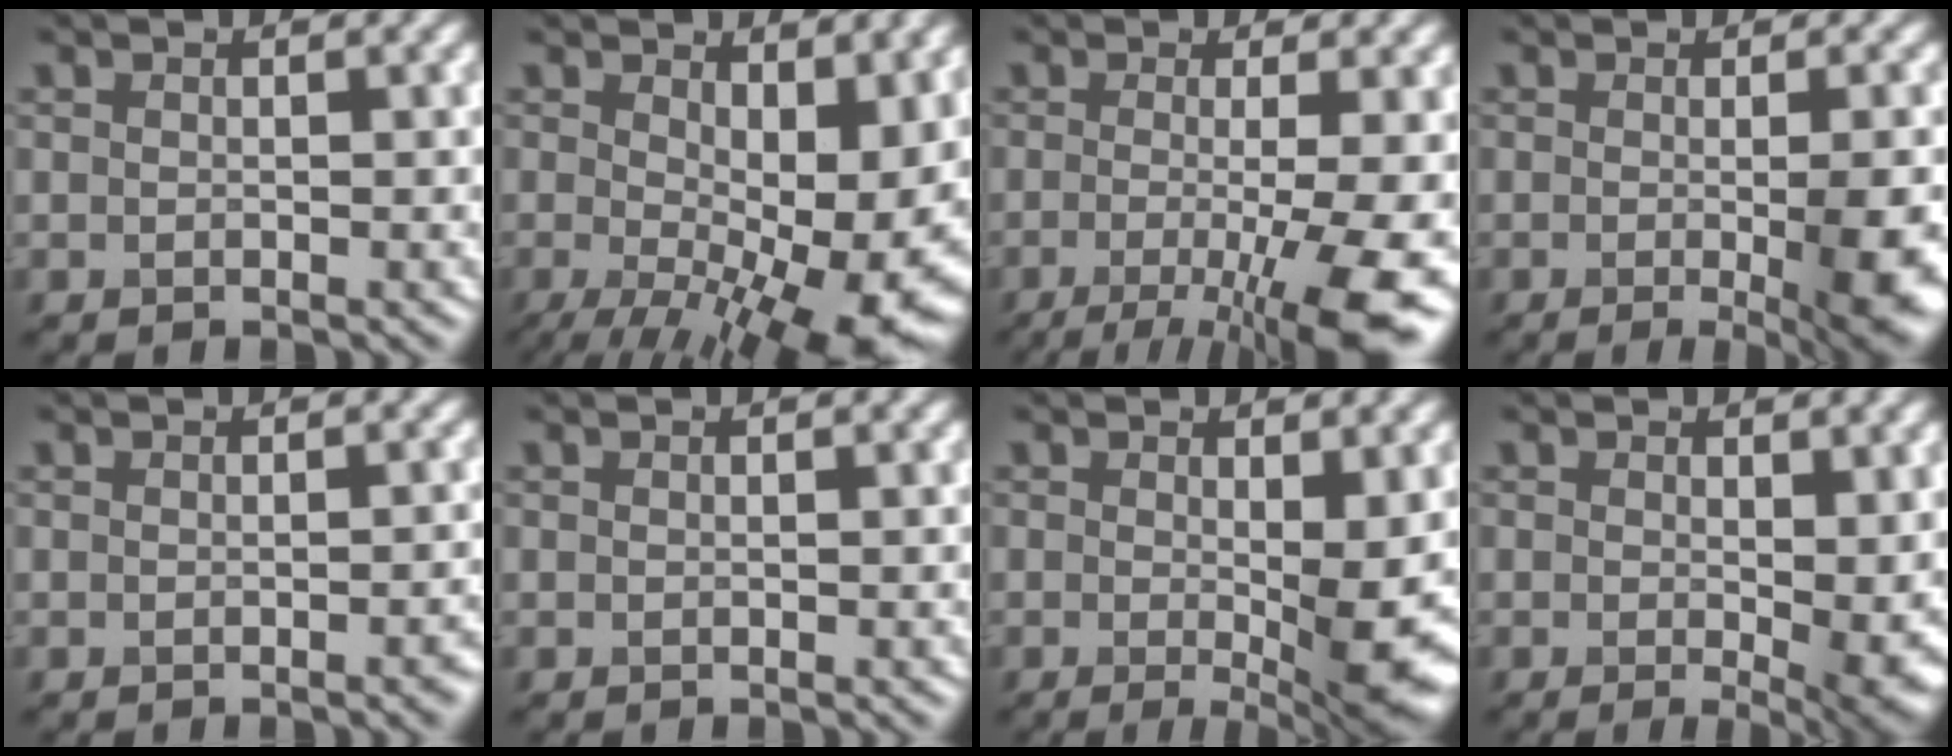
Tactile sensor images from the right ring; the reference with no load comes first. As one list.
[{"total": 14.2, "force": [-1.6, 6.8, 12.4], "torque": [-0.185, -0.025, -0.006]}, {"total": 10.2, "force": [-2.6, 2.8, 9.5], "torque": [-0.127, -0.021, -0.033]}, {"total": 7.3, "force": [-1.1, 2.0, 6.9], "torque": [-0.079, -0.014, -0.010]}, {"total": 1.0, "force": [-0.5, 0.2, 0.8], "torque": [-0.010, -0.001, -0.007]}, {"total": 0.0}, {"total": 6.0, "force": [-0.5, 1.1, 5.8], "torque": [-0.086, -0.018, -0.005]}, {"total": 4.1, "force": [0.1, 1.0, 3.9], "torque": [-0.053, -0.015, 0.004]}]